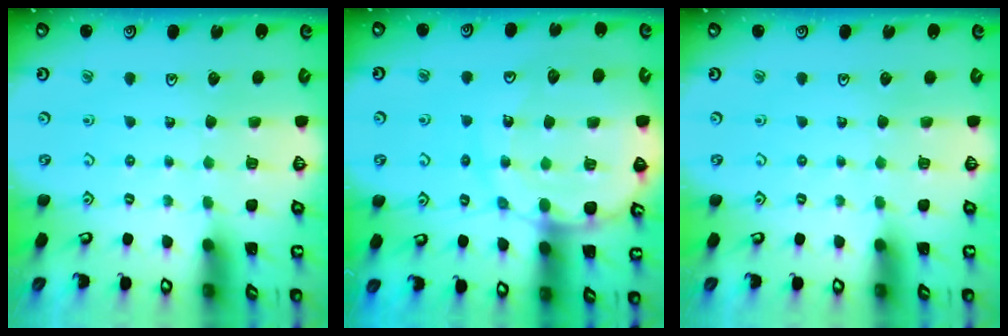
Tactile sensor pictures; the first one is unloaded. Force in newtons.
{"total": 16.2, "press": 16.1, "slide": 1.9}
{"total": 0.0}